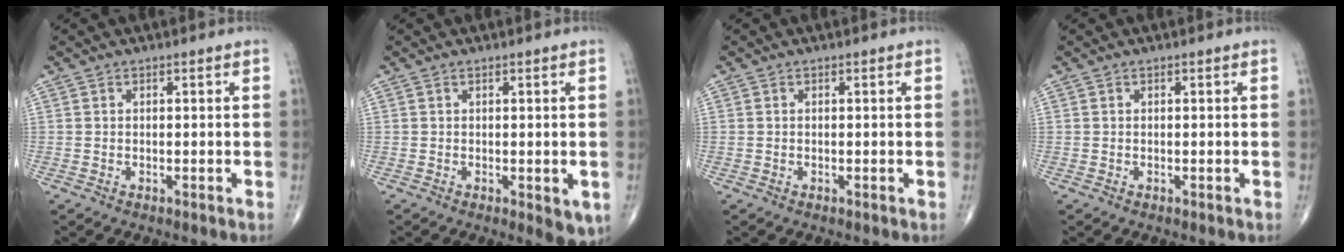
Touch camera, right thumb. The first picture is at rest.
{"total": 4.3, "force": [-0.8, 1.6, 3.9], "torque": [-0.036, -0.006, -0.006]}
{"total": 0.0}
{"total": 0.0}